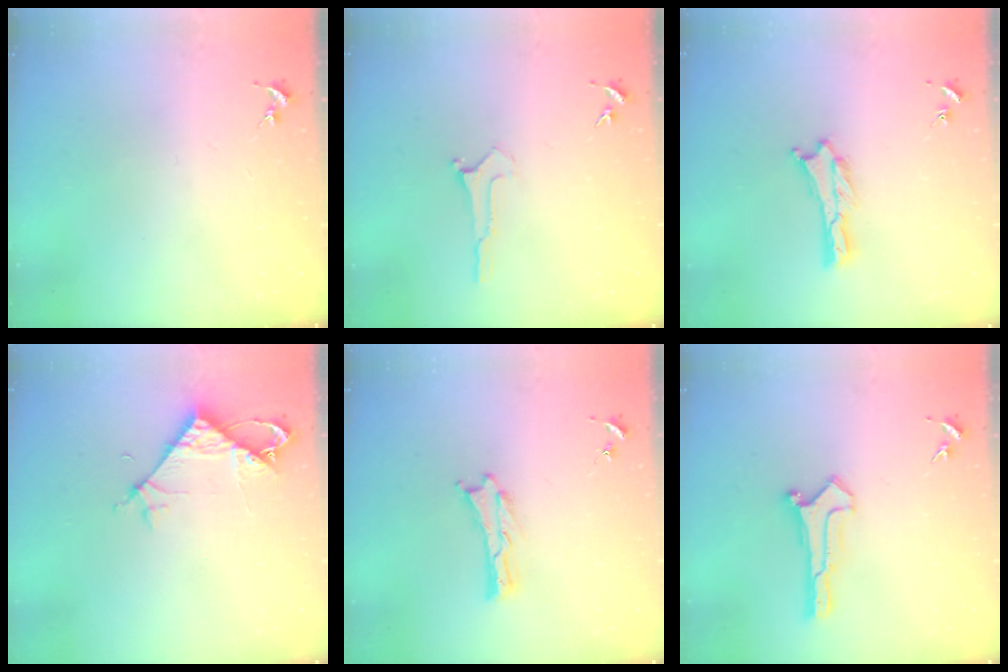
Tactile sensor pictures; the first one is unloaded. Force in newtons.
{"total": 0.0}
{"total": 0.0}
{"total": 5.1, "press": 5.0, "slide": 0.4}
{"total": 0.0}
{"total": 0.0}